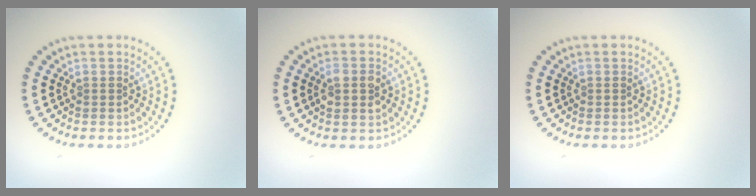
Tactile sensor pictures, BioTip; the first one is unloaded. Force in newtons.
{"total": 2.0, "press": 2.0, "slide": 0.3}
{"total": 0.0}